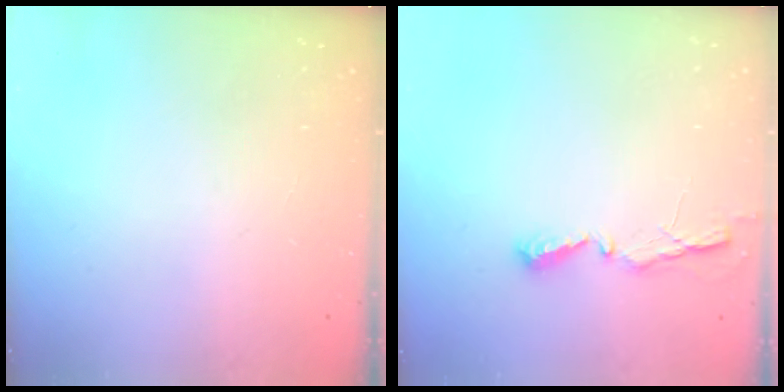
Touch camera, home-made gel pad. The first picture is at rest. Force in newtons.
{"total": 4.5, "press": 4.5, "slide": 0.4}